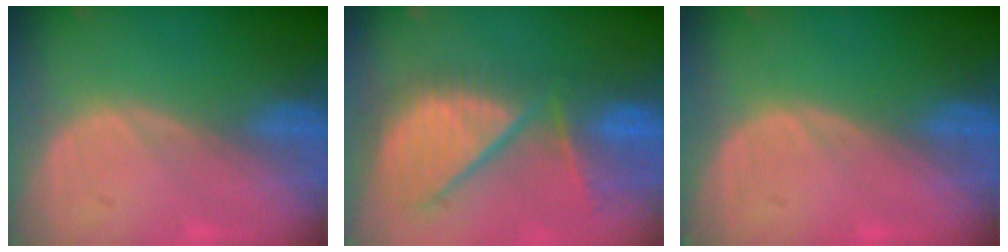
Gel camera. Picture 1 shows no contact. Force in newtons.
{"total": 11.9, "press": 10.3, "slide": 5.9}
{"total": 0.0}